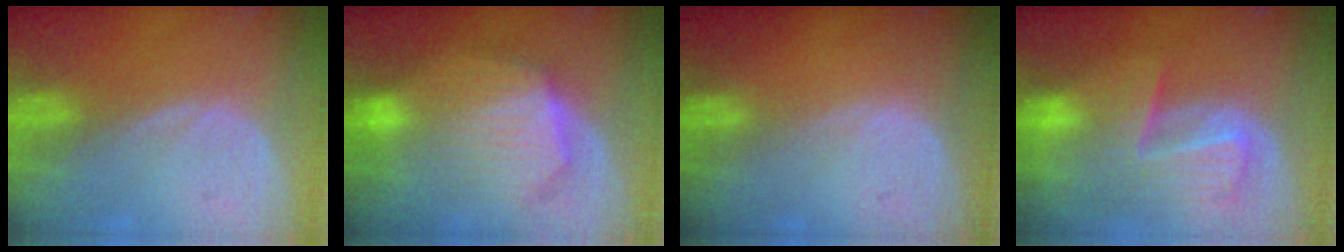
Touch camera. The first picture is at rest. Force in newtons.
{"total": 10.7, "press": 10.7, "slide": 0.7}
{"total": 0.0}
{"total": 10.1, "press": 8.8, "slide": 5.0}